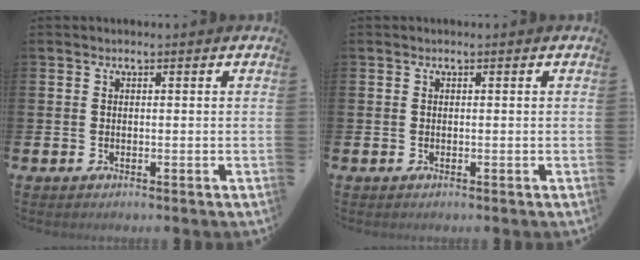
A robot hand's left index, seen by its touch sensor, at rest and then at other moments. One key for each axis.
{"total": 0.0}